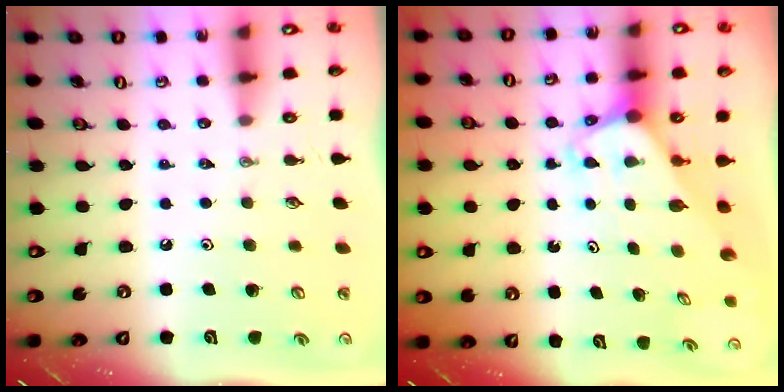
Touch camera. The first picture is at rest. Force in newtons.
{"total": 2.1, "press": 2.1, "slide": 0.1}